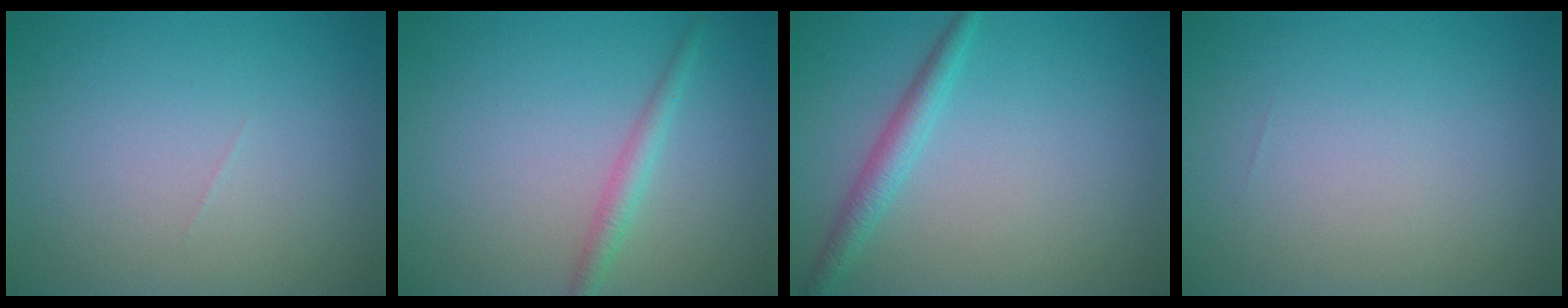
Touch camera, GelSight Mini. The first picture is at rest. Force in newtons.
{"total": 1.7, "press": 1.7, "slide": 0.0}
{"total": 2.2, "press": 2.2, "slide": 0.0}
{"total": 0.0}